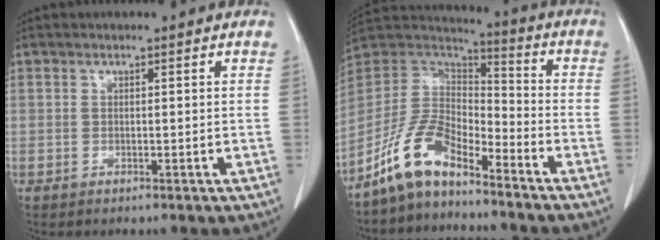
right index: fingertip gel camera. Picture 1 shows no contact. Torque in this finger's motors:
{"motor_torque": [-0.01, -0.11, -0.29, -0.19]}